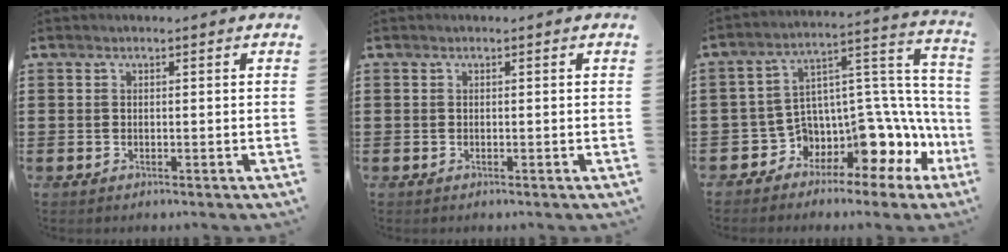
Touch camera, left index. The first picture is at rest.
{"total": 0.0}
{"total": 7.1, "force": [-4.4, 4.0, 3.9], "torque": [-0.075, -0.035, -0.081]}